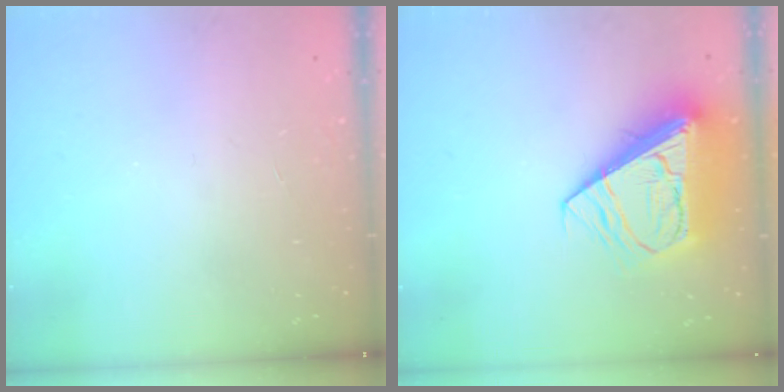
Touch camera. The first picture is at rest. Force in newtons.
{"total": 14.7, "press": 14.5, "slide": 2.1}